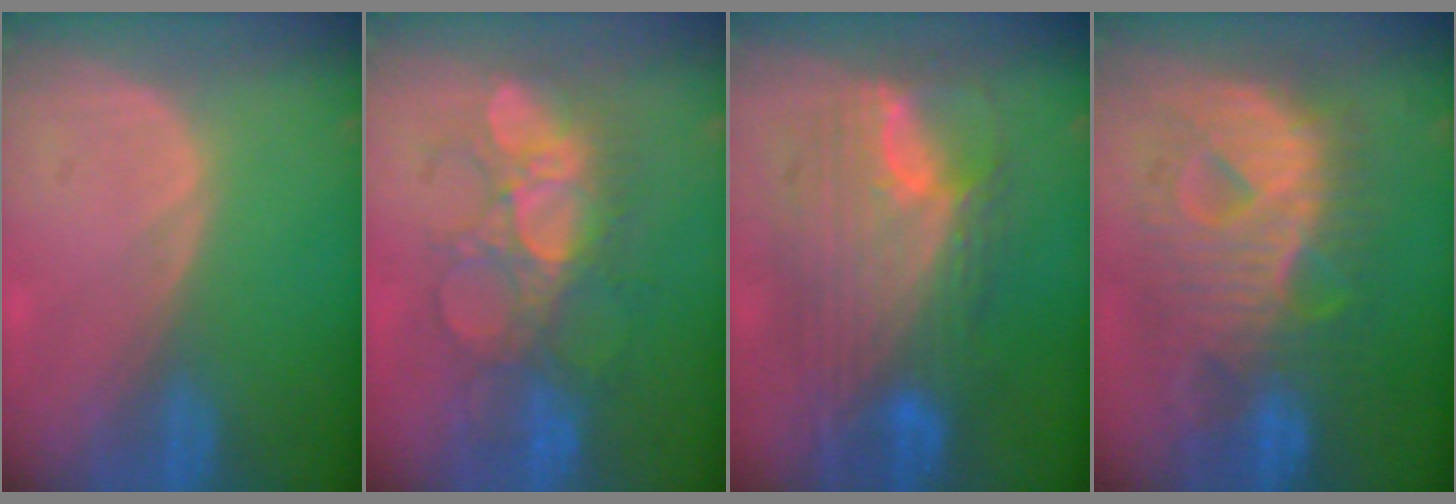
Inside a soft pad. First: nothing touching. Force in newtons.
{"total": 8.7, "press": 8.5, "slide": 1.6}
{"total": 11.9, "press": 11.9, "slide": 1.1}
{"total": 12.7, "press": 12.6, "slide": 1.3}